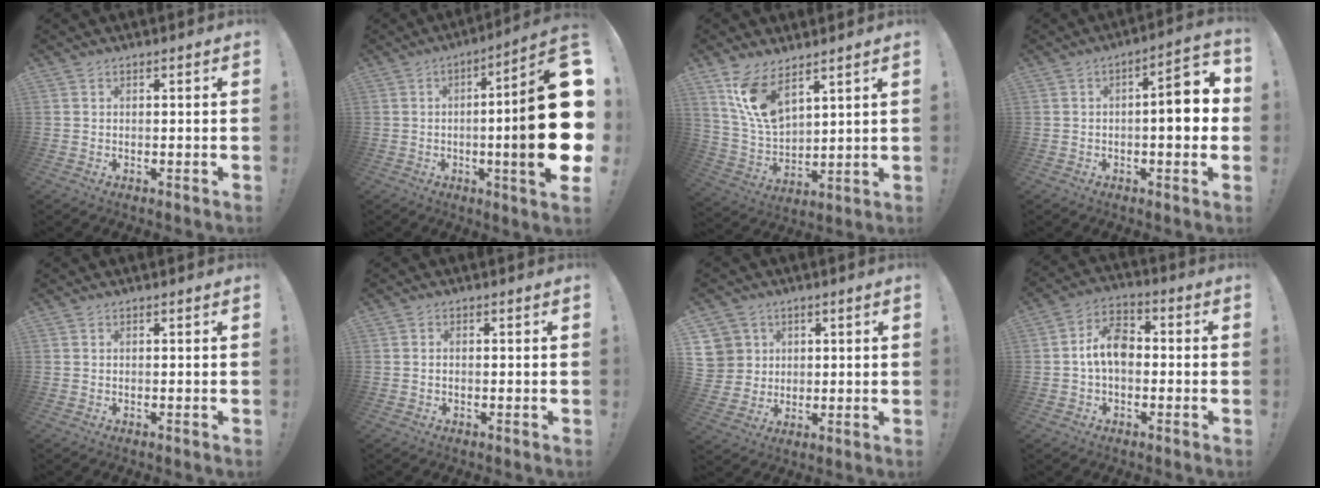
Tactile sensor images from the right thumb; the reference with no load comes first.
{"total": 24.0, "force": [-1.8, 2.7, 23.8], "torque": [-0.345, -0.007, -0.029]}
{"total": 12.9, "force": [8.5, 6.0, 7.6], "torque": [-0.163, -0.043, 0.164]}
{"total": 10.0, "force": [-0.4, 3.3, 9.5], "torque": [-0.114, 0.000, -0.014]}
{"total": 0.0}
{"total": 0.7, "force": [-0.1, 0.5, 0.6], "torque": [-0.014, 0.003, -0.001]}
{"total": 7.3, "force": [2.8, 6.8, 0.7], "torque": [-0.011, -0.017, 0.058]}
{"total": 9.9, "force": [-0.5, 6.4, 7.6], "torque": [-0.131, 0.012, -0.006]}